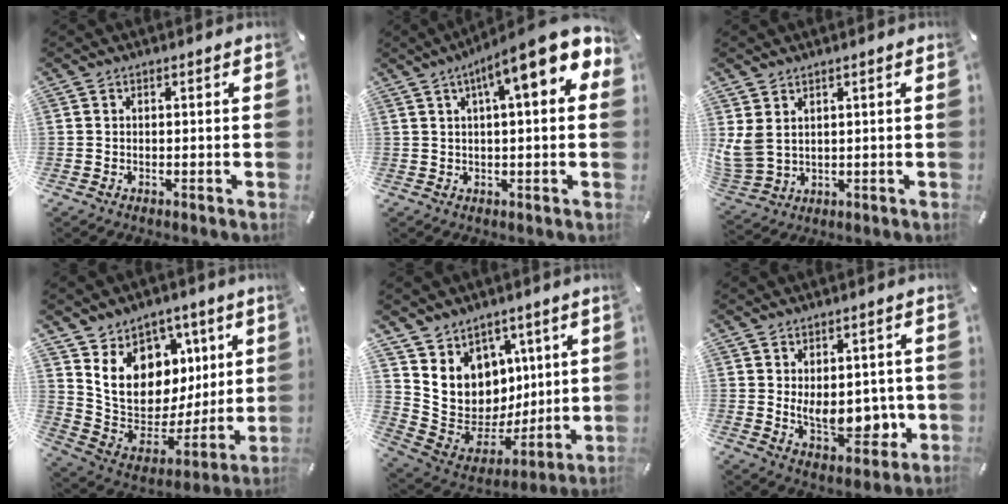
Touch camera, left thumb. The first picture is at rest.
{"total": 13.2, "force": [6.2, 2.2, 11.4], "torque": [-0.179, -0.035, 0.097]}
{"total": 5.5, "force": [2.3, 4.1, 2.8], "torque": [-0.079, -0.013, 0.044]}
{"total": 15.2, "force": [5.2, 12.4, 6.9], "torque": [-0.115, -0.049, 0.109]}
{"total": 10.7, "force": [3.5, 10.0, 1.5], "torque": [-0.025, -0.058, 0.082]}
{"total": 9.8, "force": [-0.4, 6.5, 7.3], "torque": [-0.079, 0.001, -0.001]}